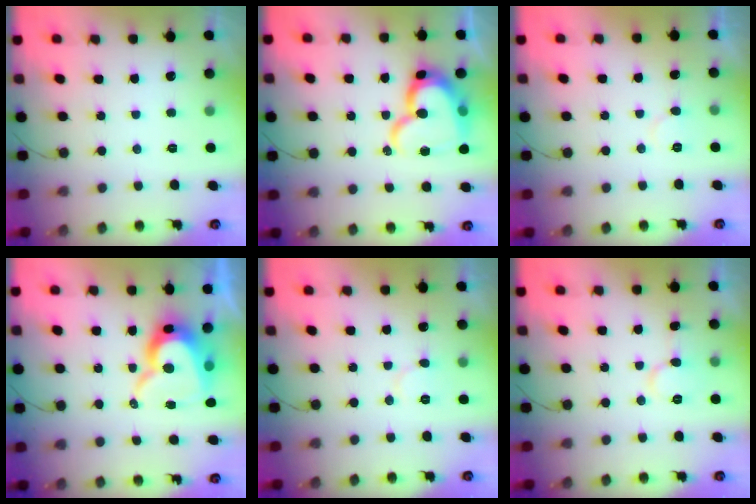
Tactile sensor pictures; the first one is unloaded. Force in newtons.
{"total": 17.9, "press": 17.8, "slide": 1.3}
{"total": 4.8, "press": 4.8, "slide": 0.4}
{"total": 14.7, "press": 14.6, "slide": 0.9}
{"total": 5.3, "press": 5.3, "slide": 0.6}
{"total": 6.5, "press": 6.5, "slide": 0.5}